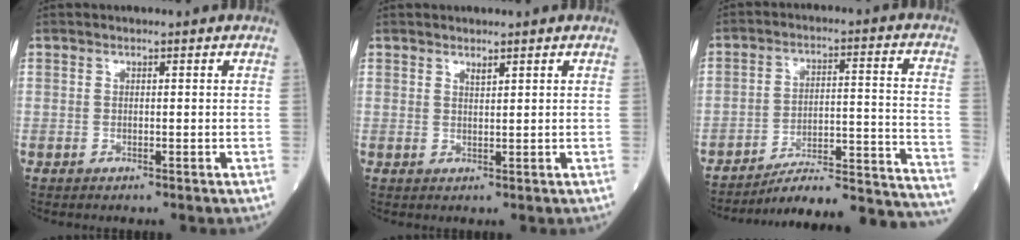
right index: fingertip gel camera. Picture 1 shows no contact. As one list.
[{"total": 1.1, "force": [0.9, 0.1, 0.5], "torque": [-0.013, -0.005, 0.018]}, {"total": 21.5, "force": [-20.8, 0.4, 5.2], "torque": [-0.025, 0.025, -0.286]}]